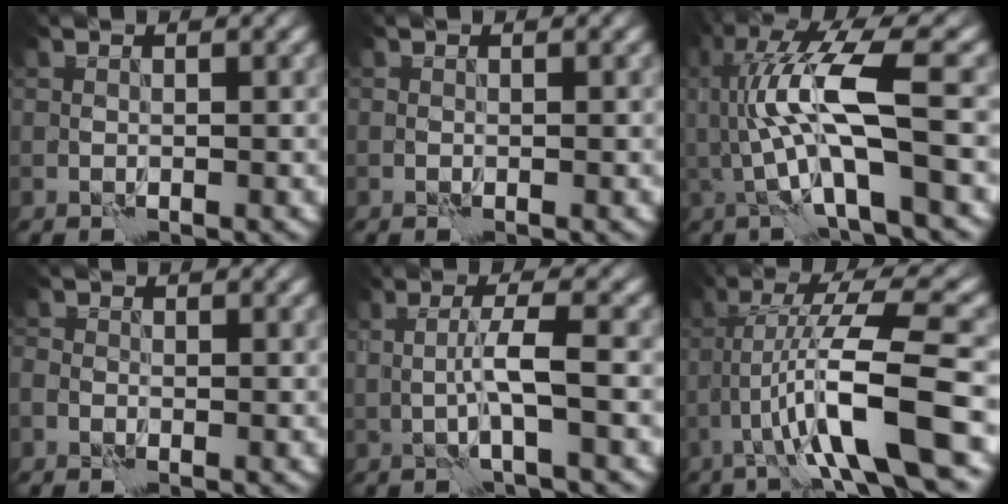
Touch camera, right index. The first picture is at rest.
{"total": 0.0}
{"total": 9.5, "force": [1.2, 2.4, 9.1], "torque": [-0.171, 0.002, 0.027]}
{"total": 0.8, "force": [-0.6, 0.5, 0.2], "torque": [-0.004, -0.002, -0.018]}
{"total": 2.9, "force": [0.1, 0.0, 2.9], "torque": [-0.055, 0.005, -0.001]}
{"total": 8.3, "force": [-2.3, 0.7, 8.0], "torque": [-0.136, 0.018, -0.036]}